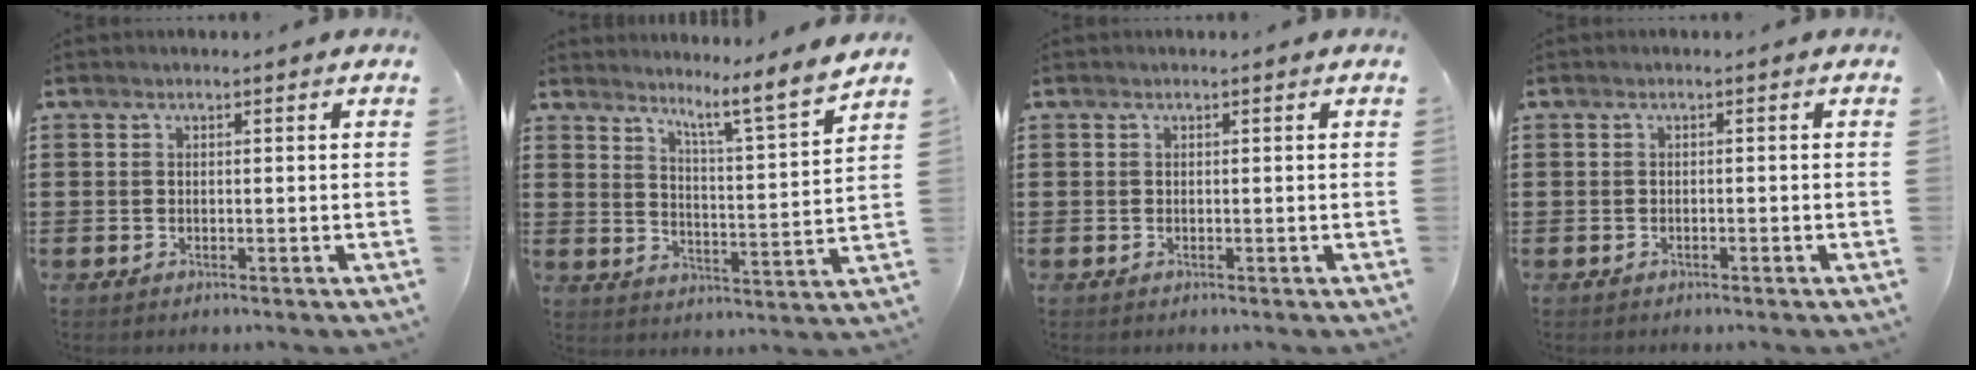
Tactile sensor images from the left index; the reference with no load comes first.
{"total": 6.2, "force": [5.3, -0.9, 3.0], "torque": [-0.056, -0.056, 0.074]}
{"total": 0.0}
{"total": 0.5, "force": [-0.4, 0.1, 0.3], "torque": [-0.007, -0.001, -0.009]}